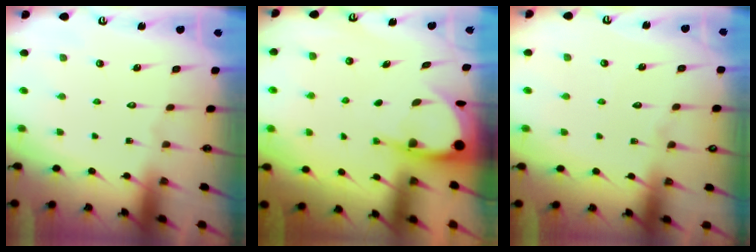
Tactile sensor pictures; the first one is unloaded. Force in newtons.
{"total": 5.3, "press": 5.3, "slide": 0.4}
{"total": 3.0, "press": 3.0, "slide": 0.3}